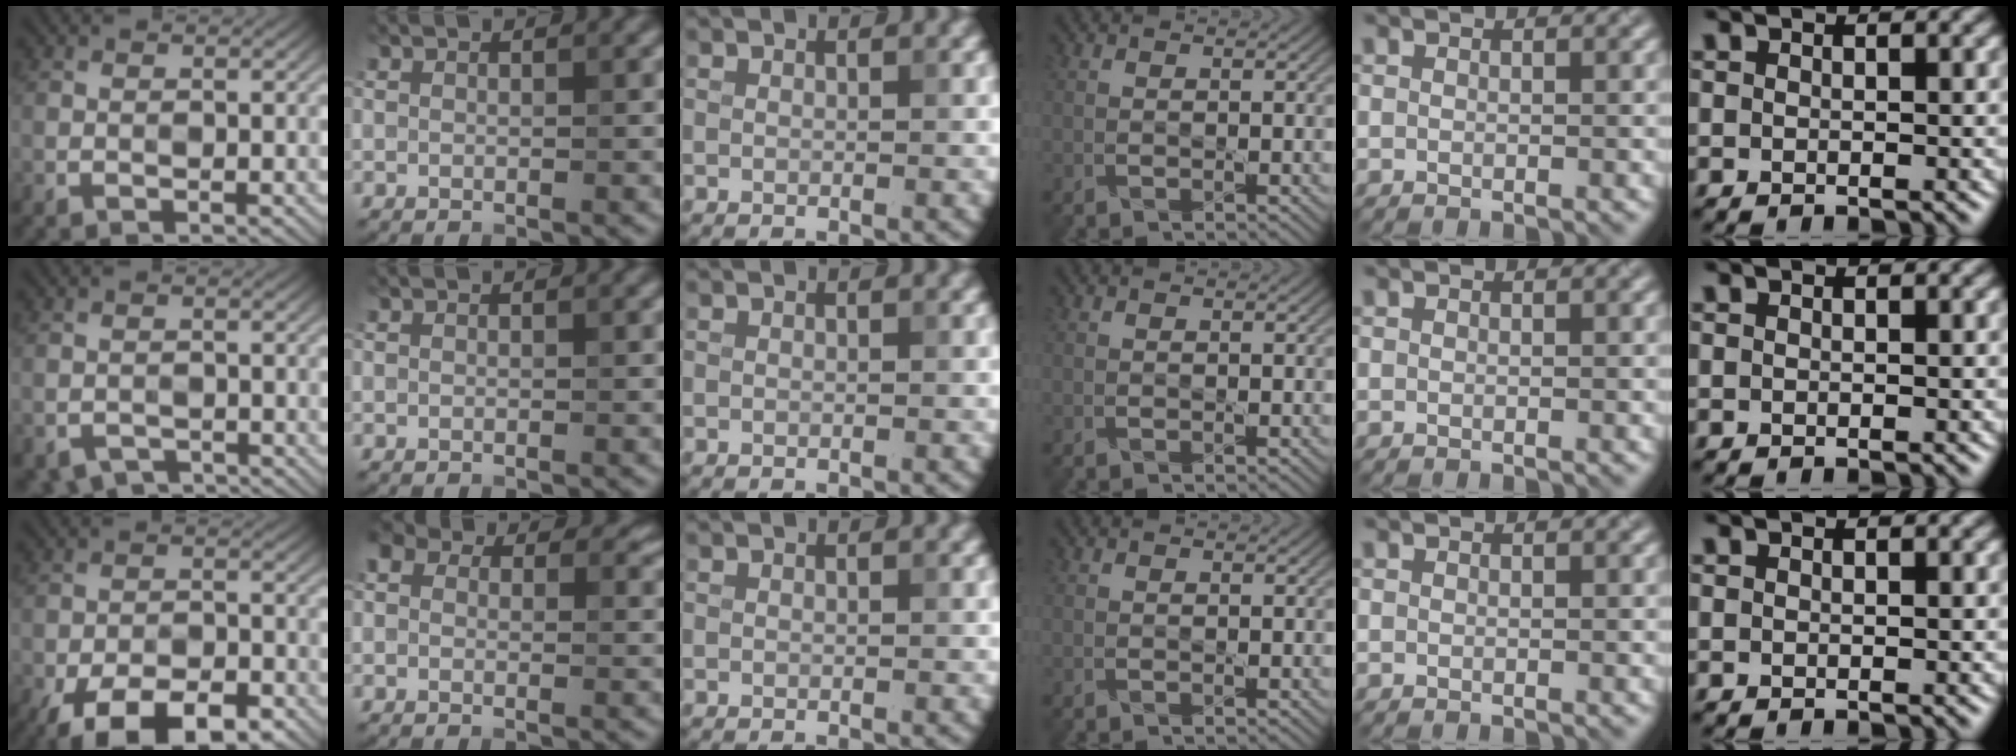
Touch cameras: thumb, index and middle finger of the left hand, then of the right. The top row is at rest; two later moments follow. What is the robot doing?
{"motion": "shake", "object": "handbell"}